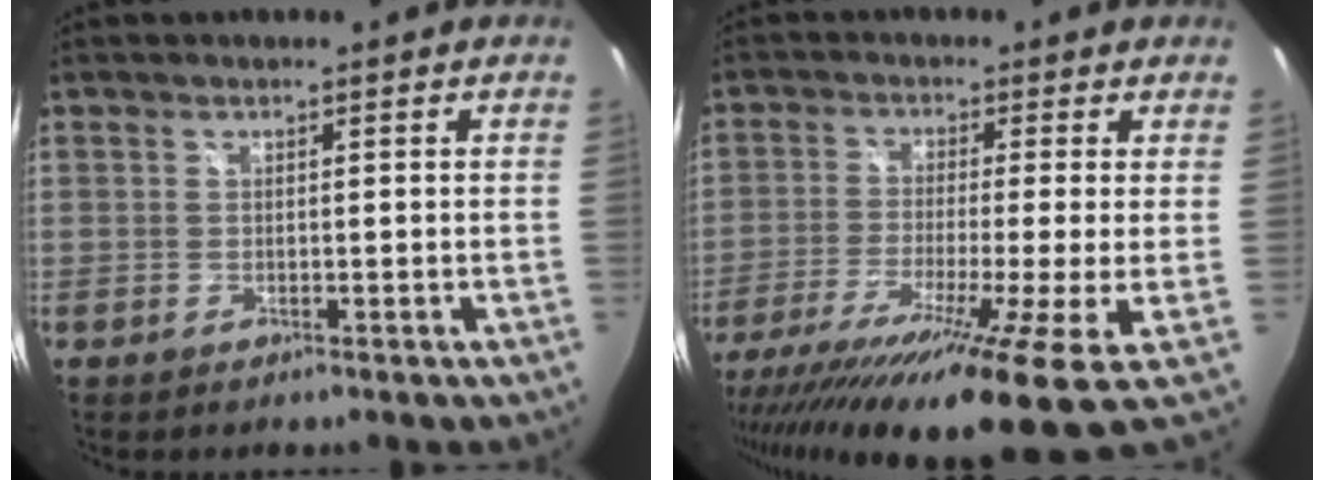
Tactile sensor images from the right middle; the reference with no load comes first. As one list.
[{"total": 17.8, "force": [-10.8, -0.1, 14.2], "torque": [-0.271, -0.081, -0.182]}]